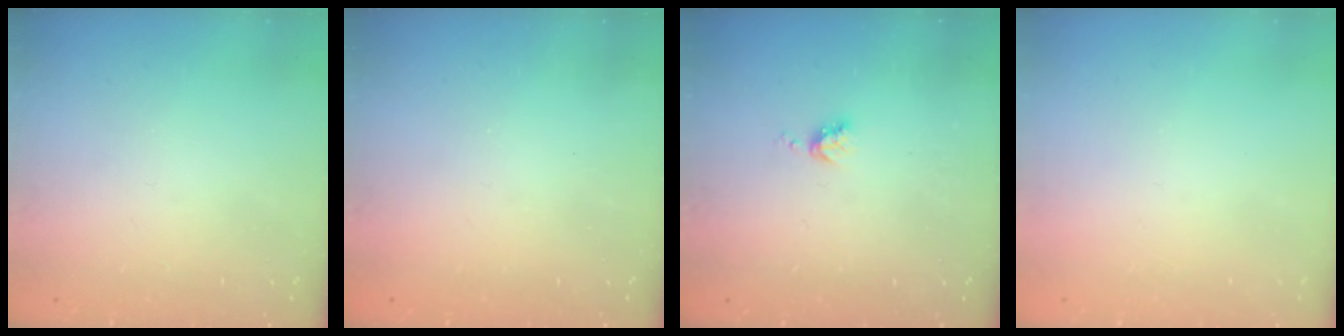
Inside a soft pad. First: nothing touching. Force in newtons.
{"total": 0.0}
{"total": 3.8, "press": 3.7, "slide": 0.6}
{"total": 0.0}